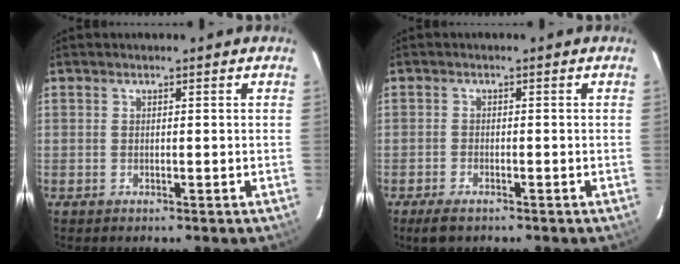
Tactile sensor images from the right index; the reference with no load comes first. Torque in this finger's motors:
{"motor_torque": [0.32, -0.12, 0.06, 0.01]}